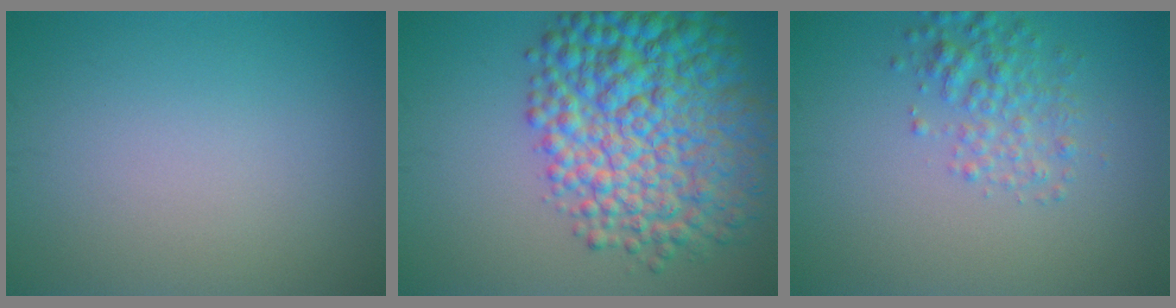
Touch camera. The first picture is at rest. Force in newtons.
{"total": 11.7, "press": 11.7, "slide": 0.2}
{"total": 2.9, "press": 2.9, "slide": 0.0}